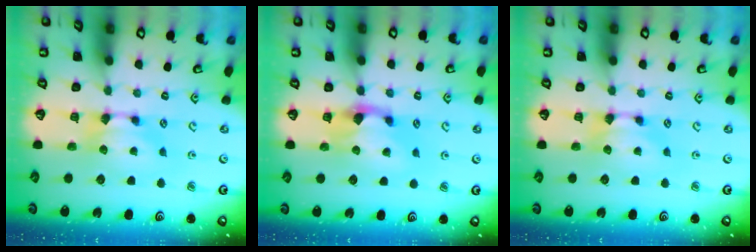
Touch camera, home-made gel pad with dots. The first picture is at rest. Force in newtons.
{"total": 1.6, "press": 1.2, "slide": 1.1}
{"total": 0.0}